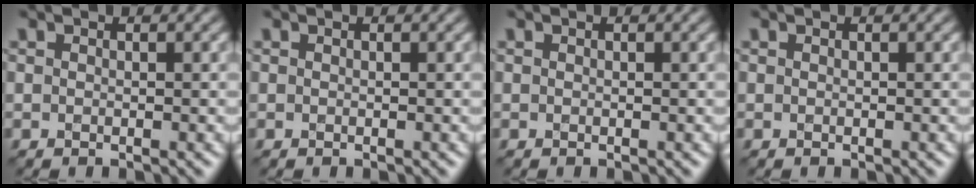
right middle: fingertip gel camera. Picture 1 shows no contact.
{"total": 0.0}
{"total": 0.0}
{"total": 0.0}